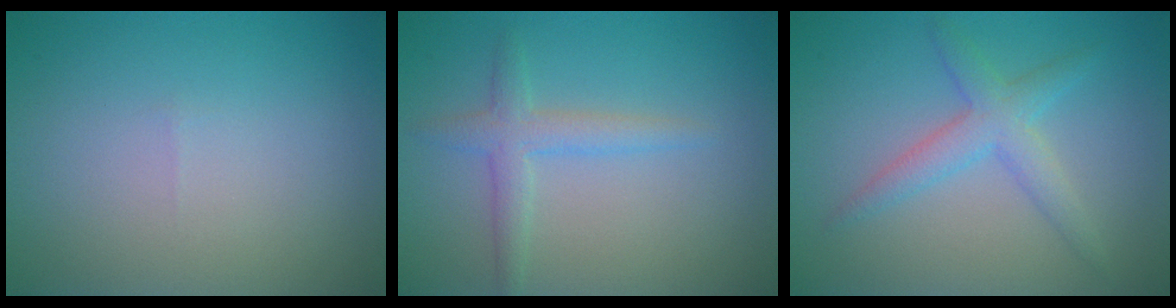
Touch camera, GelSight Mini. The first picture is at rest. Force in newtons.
{"total": 2.3, "press": 2.3, "slide": 0.1}
{"total": 2.9, "press": 2.9, "slide": 0.1}